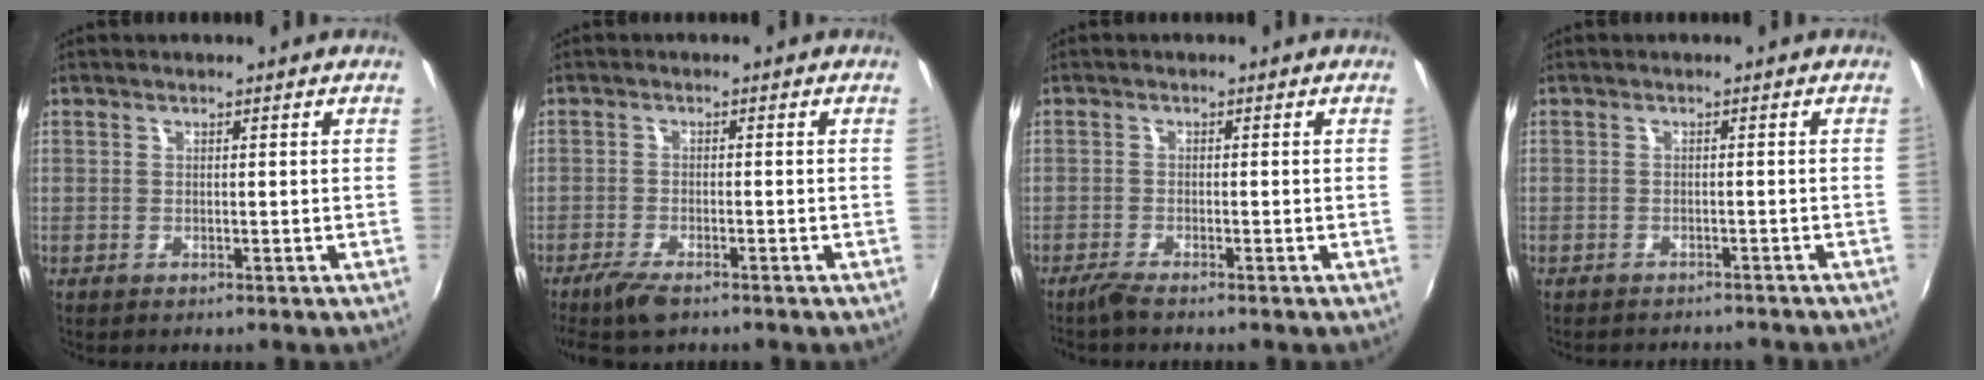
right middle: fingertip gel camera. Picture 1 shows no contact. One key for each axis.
{"total": 4.9, "fx": -3.7, "fy": 1.3, "fz": 2.9, "tx": -0.077, "ty": -0.014, "tz": -0.072}
{"total": 2.3, "fx": -2.0, "fy": 0.0, "fz": 1.1, "tx": -0.035, "ty": -0.005, "tz": -0.041}
{"total": 5.8, "fx": -5.3, "fy": 1.4, "fz": 1.9, "tx": -0.046, "ty": -0.013, "tz": -0.071}